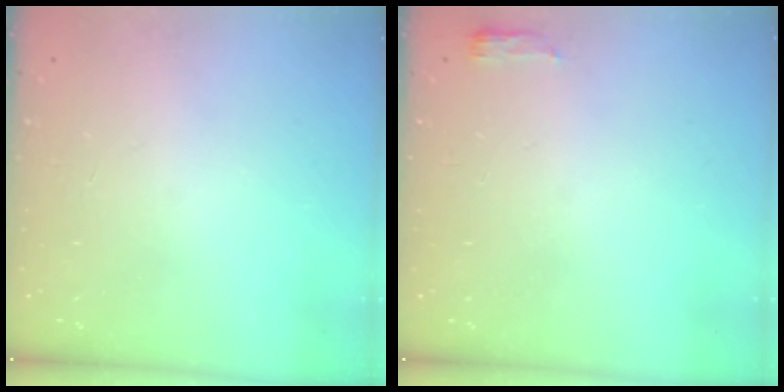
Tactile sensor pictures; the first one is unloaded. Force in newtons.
{"total": 3.3, "press": 3.2, "slide": 1.0}